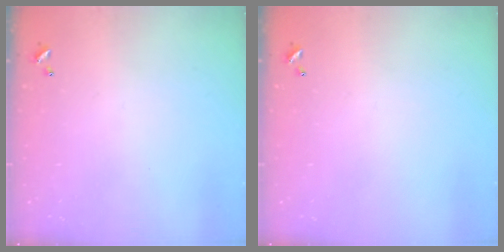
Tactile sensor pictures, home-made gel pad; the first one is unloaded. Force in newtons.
{"total": 0.0}